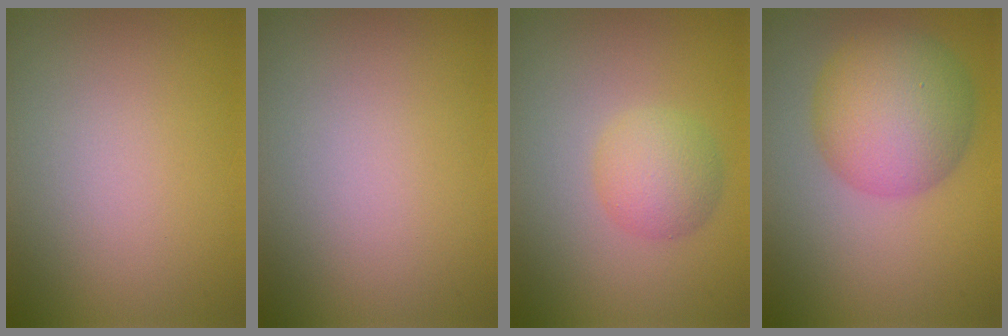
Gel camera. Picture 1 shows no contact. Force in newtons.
{"total": 0.0}
{"total": 3.0, "press": 3.0, "slide": 0.1}
{"total": 7.6, "press": 7.6, "slide": 0.1}